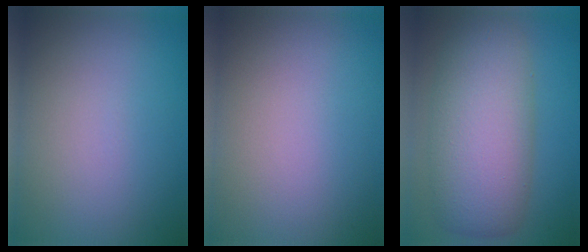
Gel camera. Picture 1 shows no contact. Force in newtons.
{"total": 0.0}
{"total": 8.9, "press": 8.9, "slide": 0.7}